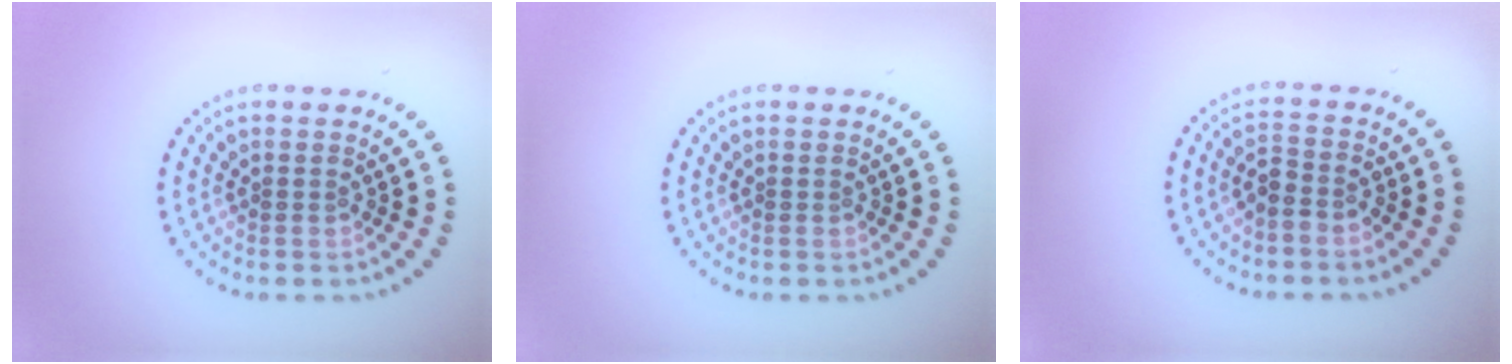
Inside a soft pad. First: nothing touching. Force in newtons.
{"total": 0.0}
{"total": 1.7, "press": 1.5, "slide": 0.9}